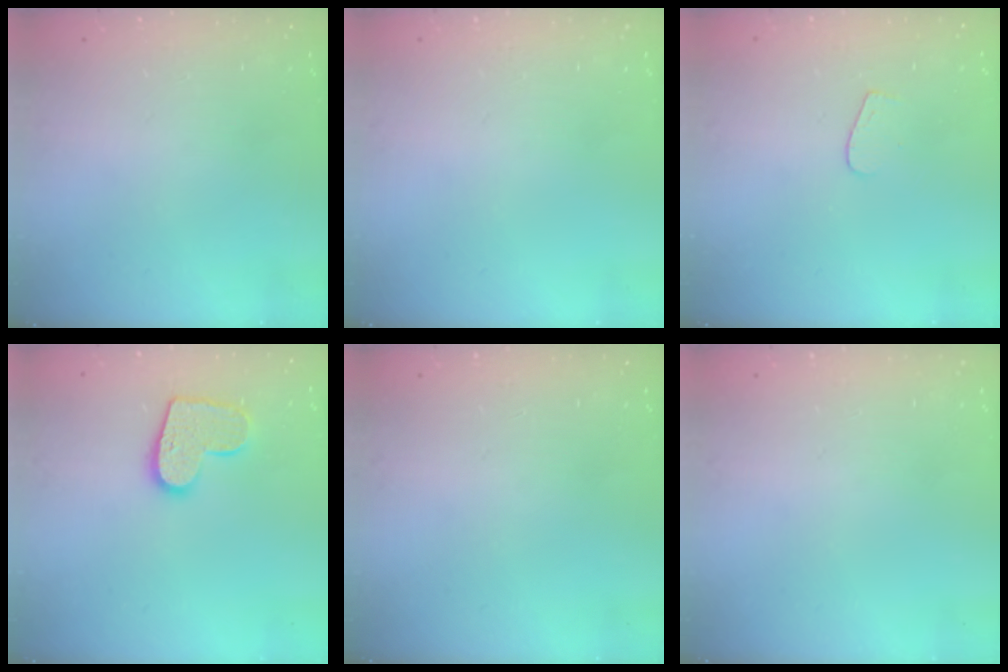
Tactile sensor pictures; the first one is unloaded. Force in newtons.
{"total": 0.0}
{"total": 3.9, "press": 3.9, "slide": 0.4}
{"total": 11.6, "press": 11.5, "slide": 0.5}
{"total": 0.0}
{"total": 0.0}